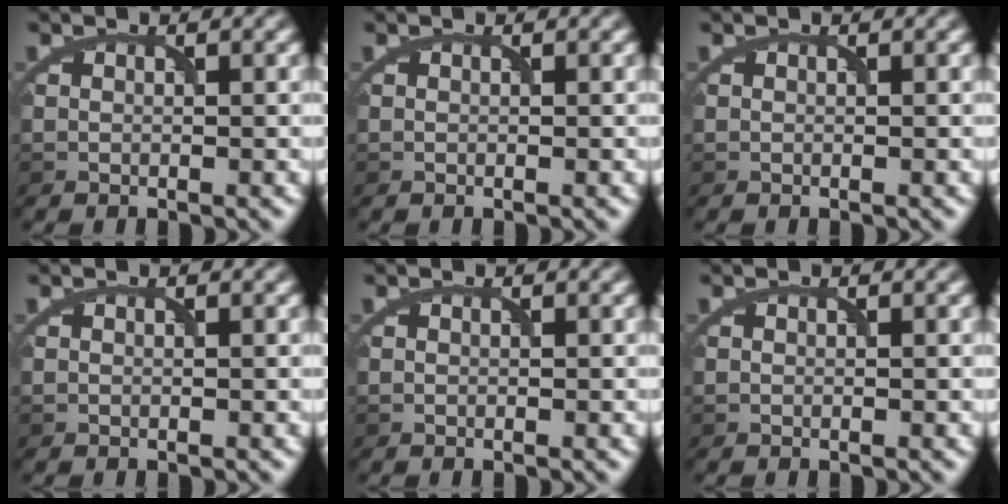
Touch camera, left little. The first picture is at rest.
{"total": 0.0}
{"total": 0.0}
{"total": 0.0}
{"total": 0.0}
{"total": 0.0}